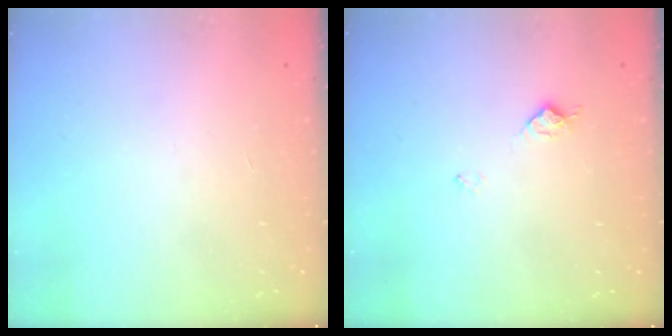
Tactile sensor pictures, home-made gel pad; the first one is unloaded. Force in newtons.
{"total": 7.4, "press": 7.4, "slide": 0.7}